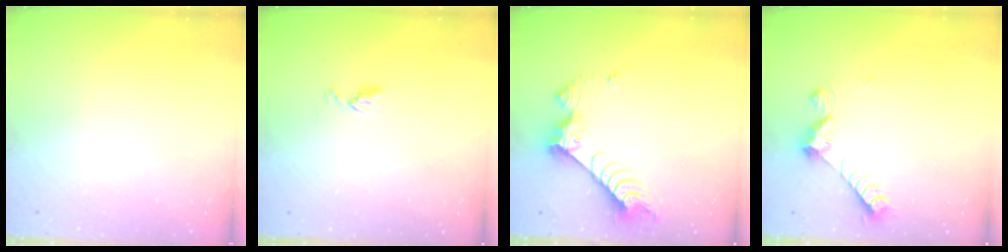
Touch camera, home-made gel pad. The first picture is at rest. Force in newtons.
{"total": 4.0, "press": 4.0, "slide": 0.6}
{"total": 9.3, "press": 9.3, "slide": 0.4}
{"total": 7.2, "press": 7.2, "slide": 0.5}